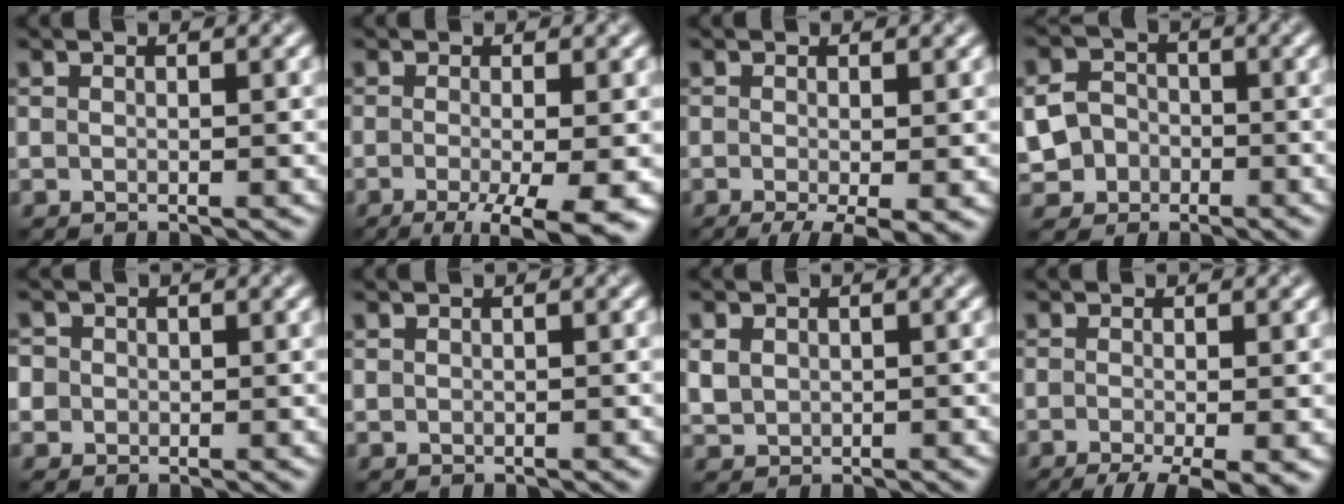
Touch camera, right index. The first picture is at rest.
{"total": 7.3, "force": [-3.2, 1.9, 6.3], "torque": [-0.086, -0.016, -0.042]}
{"total": 4.5, "force": [-2.0, 1.2, 3.8], "torque": [-0.059, -0.008, -0.031]}
{"total": 6.4, "force": [-2.4, 5.6, 1.9], "torque": [-0.028, -0.014, -0.058]}
{"total": 3.1, "force": [0.7, 2.9, 1.0], "torque": [-0.007, 0.019, -0.008]}
{"total": 0.0}
{"total": 2.0, "force": [0.2, 1.8, 0.8], "torque": [-0.018, -0.002, 0.006]}
{"total": 5.8, "force": [-3.3, 1.5, 4.5], "torque": [-0.069, -0.011, -0.053]}